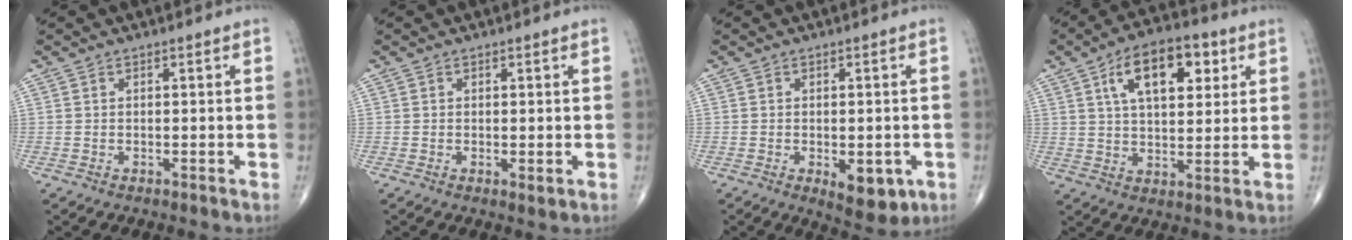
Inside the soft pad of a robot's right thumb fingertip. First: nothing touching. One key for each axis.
{"total": 1.0, "fx": -0.1, "fy": 0.4, "fz": 1.0, "tx": -0.015, "ty": -0.006, "tz": -0.002}
{"total": 6.8, "fx": -2.2, "fy": 3.4, "fz": 5.6, "tx": -0.057, "ty": -0.005, "tz": -0.019}
{"total": 14.2, "fx": 5.6, "fy": 7.2, "fz": 10.9, "tx": -0.147, "ty": -0.005, "tz": 0.089}